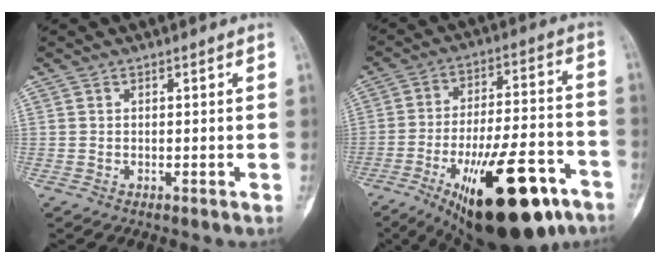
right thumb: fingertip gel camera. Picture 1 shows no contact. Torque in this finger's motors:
{"motor_torque": [0.84, 1.17, 1.92, -0.85, 0.54]}